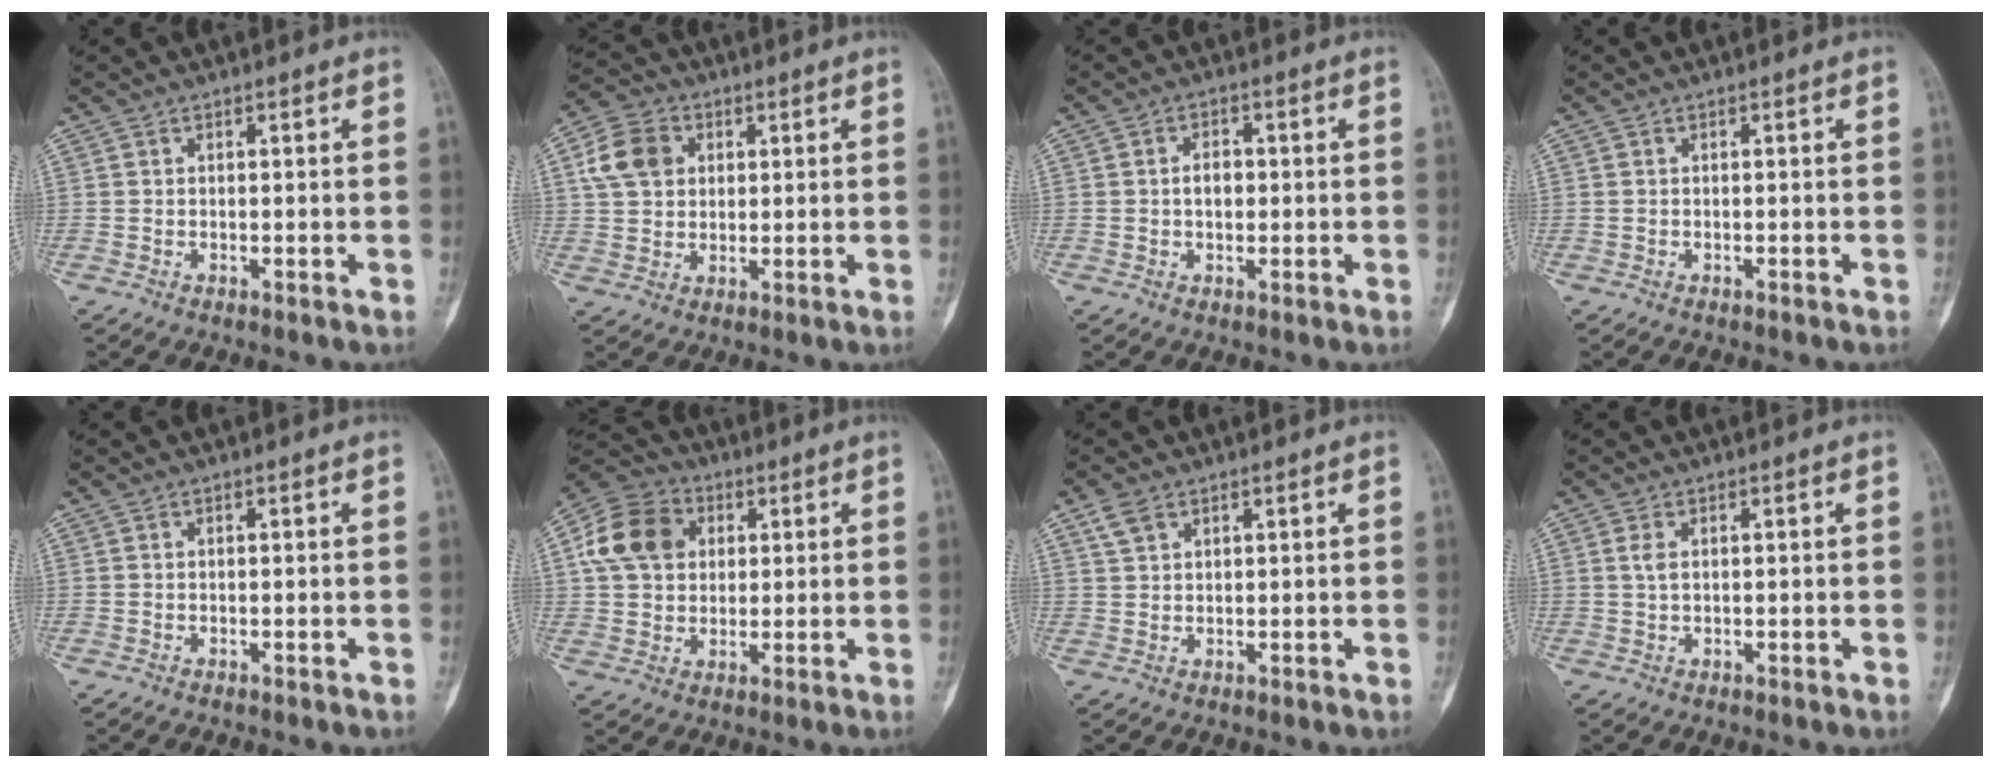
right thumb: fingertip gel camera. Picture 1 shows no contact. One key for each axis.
{"total": 9.0, "fx": 2.6, "fy": 7.2, "fz": 4.9, "tx": -0.075, "ty": 0.005, "tz": 0.044}
{"total": 3.3, "fx": 0.0, "fy": 2.3, "fz": 2.4, "tx": -0.032, "ty": 0.007, "tz": -0.003}
{"total": 0.0}
{"total": 0.0}
{"total": 13.0, "fx": 3.2, "fy": 10.3, "fz": 7.2, "tx": -0.115, "ty": 0.006, "tz": 0.047}
{"total": 3.4, "fx": 2.1, "fy": 2.0, "fz": 1.8, "tx": -0.035, "ty": 0.001, "tz": 0.047}
{"total": 2.1, "fx": 0.6, "fy": 1.1, "fz": 1.6, "tx": -0.035, "ty": 0.000, "tz": 0.014}